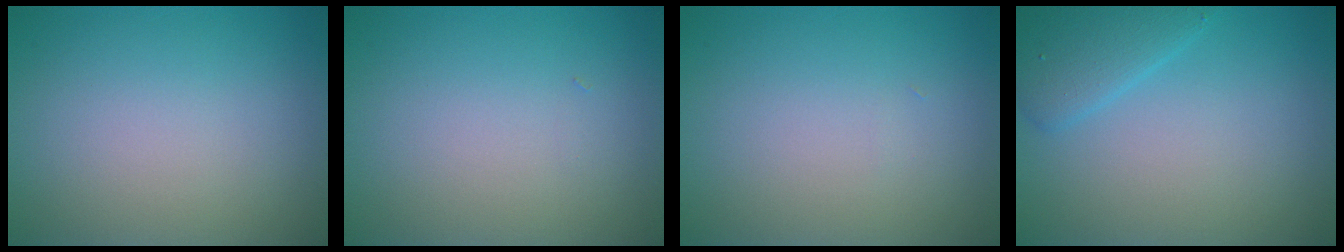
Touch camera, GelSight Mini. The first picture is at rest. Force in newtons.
{"total": 0.0}
{"total": 0.0}
{"total": 2.9, "press": 2.9, "slide": 0.2}